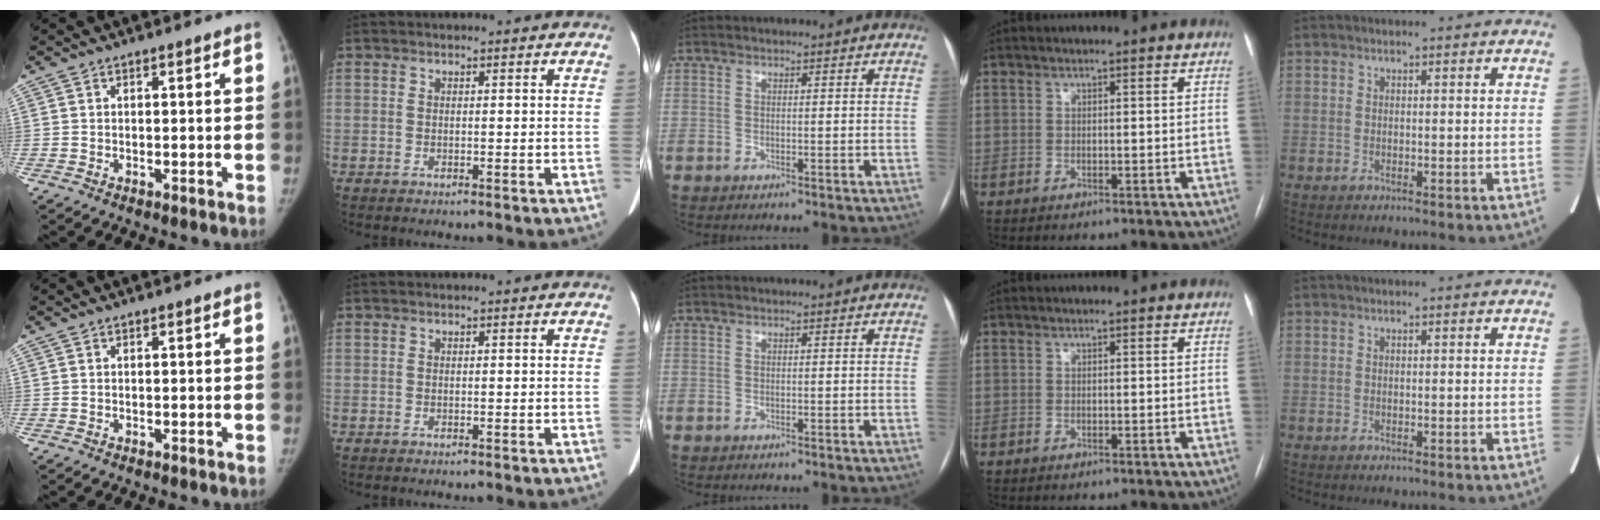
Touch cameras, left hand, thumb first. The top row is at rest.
{}